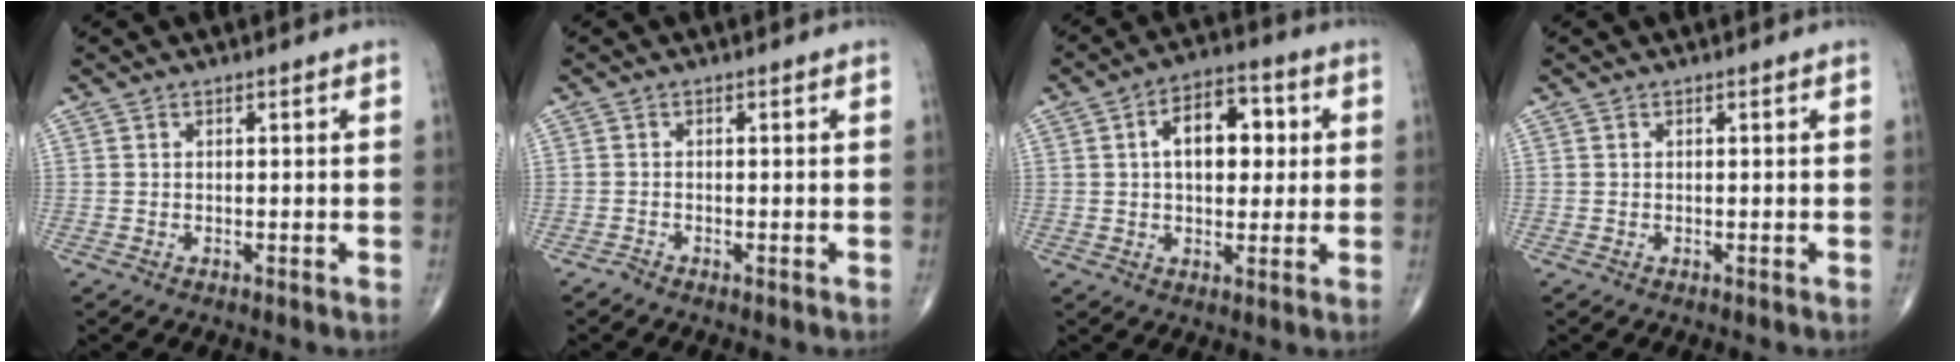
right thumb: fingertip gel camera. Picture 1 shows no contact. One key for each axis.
{"total": 0.7, "fx": -0.7, "fy": 0.1, "fz": 0.1, "tx": -0.006, "ty": -0.002, "tz": -0.018}
{"total": 11.1, "fx": 2.0, "fy": 6.6, "fz": 8.7, "tx": -0.103, "ty": 0.014, "tz": 0.026}
{"total": 0.0}